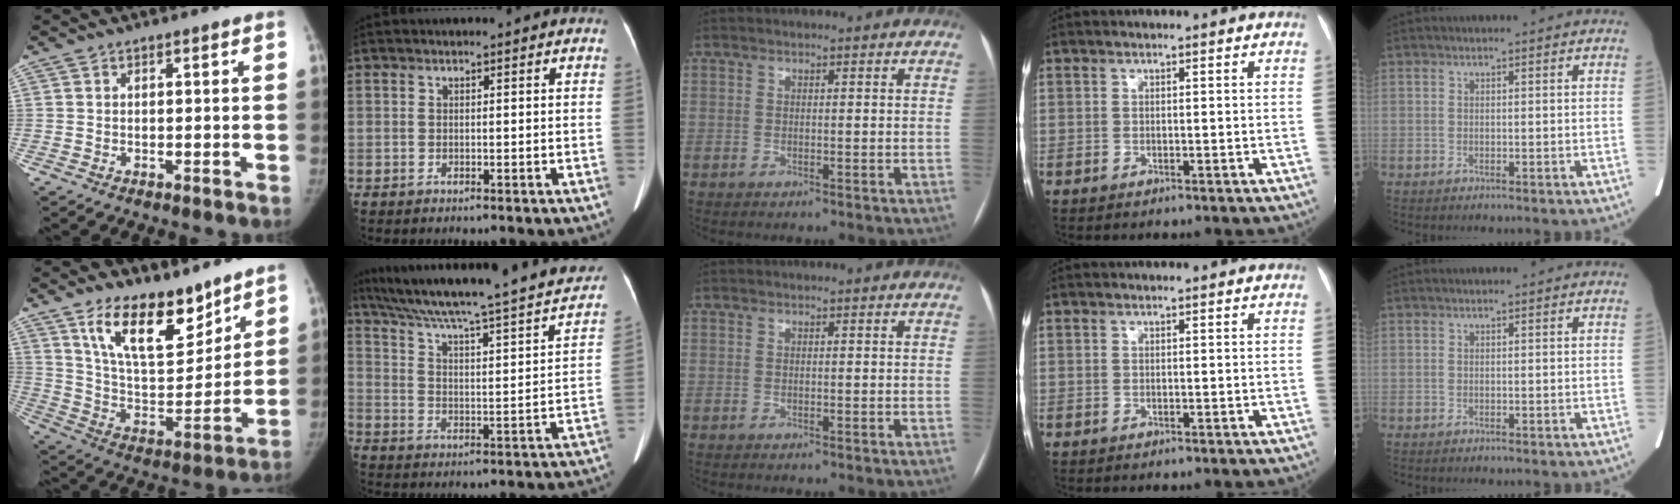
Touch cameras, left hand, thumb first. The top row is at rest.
{"thumb": {"total": 16.9, "force": [11.7, 7.2, 9.8], "torque": [-0.118, -0.082, 0.214]}, "index": {"total": 28.1, "force": [24.6, 2.1, 13.5], "torque": [-0.218, -0.028, 0.332]}}